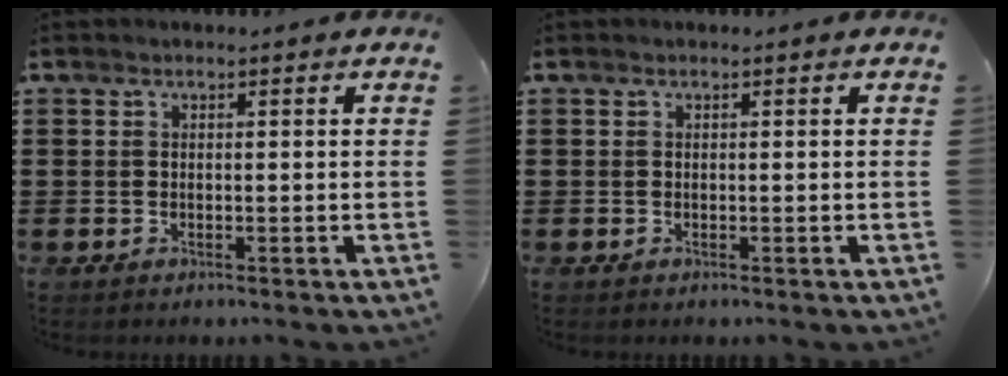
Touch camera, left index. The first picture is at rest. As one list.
[{"total": 0.0}]